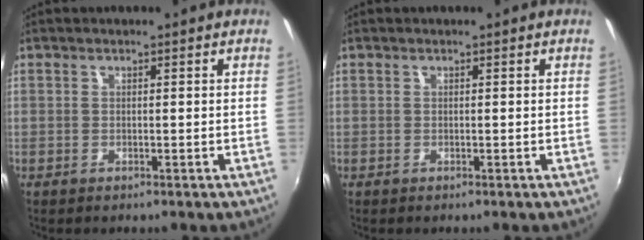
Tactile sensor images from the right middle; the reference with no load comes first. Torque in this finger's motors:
{"motor_torque": [-0.05, 0.07, 0.00, 0.00]}